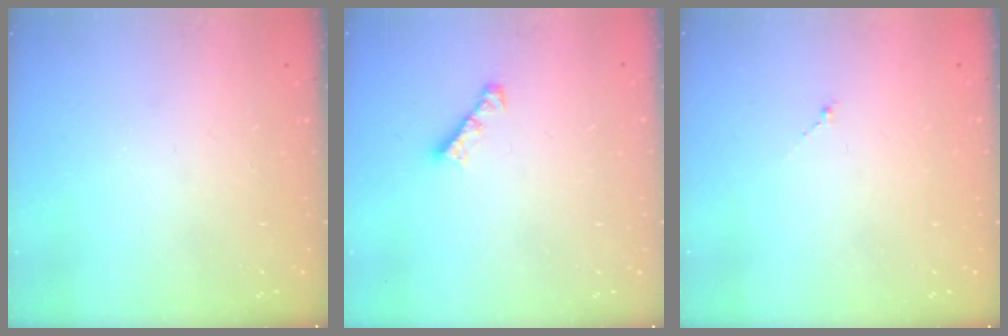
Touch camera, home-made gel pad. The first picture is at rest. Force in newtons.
{"total": 3.0, "press": 3.0, "slide": 0.4}
{"total": 0.0}